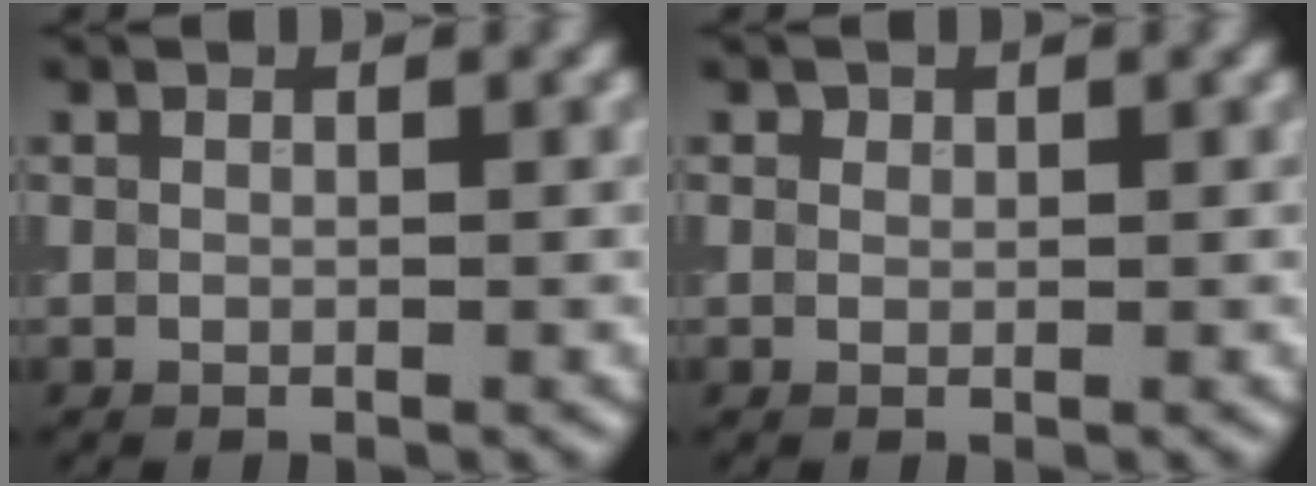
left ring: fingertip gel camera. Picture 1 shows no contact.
{"total": 0.5, "force": [0.2, 0.5, 0.1], "torque": [-0.001, -0.004, 0.000]}